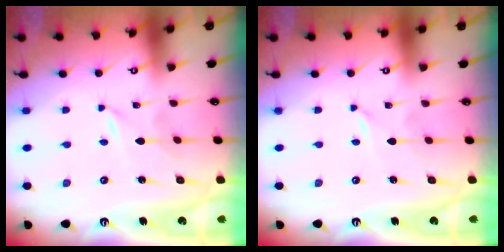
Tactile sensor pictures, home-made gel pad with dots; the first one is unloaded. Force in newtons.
{"total": 0.0}